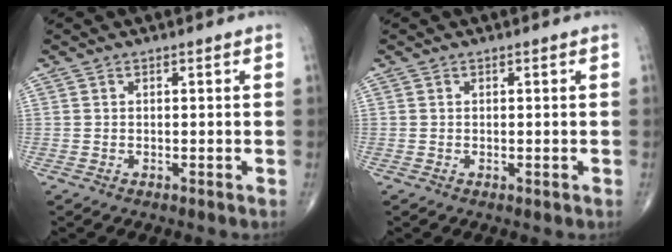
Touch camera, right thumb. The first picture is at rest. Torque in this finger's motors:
{"motor_torque": [-0.16, -0.07, -0.28, -0.12, -0.03]}